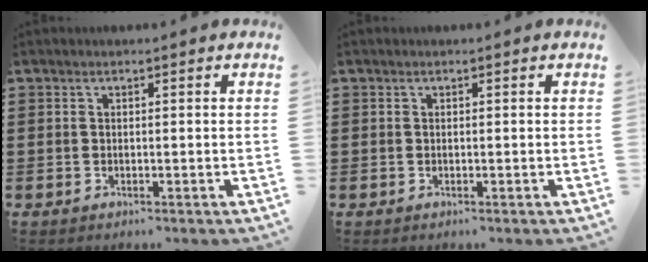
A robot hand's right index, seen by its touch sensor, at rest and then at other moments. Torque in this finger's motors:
{"motor_torque": [-0.87, 1.27, 0.00, 0.00]}